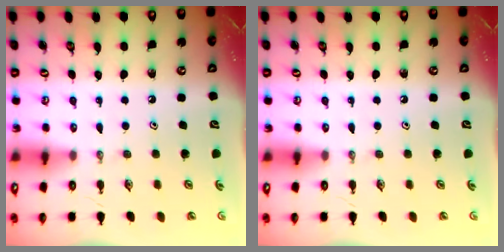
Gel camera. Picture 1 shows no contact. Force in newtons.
{"total": 0.0}